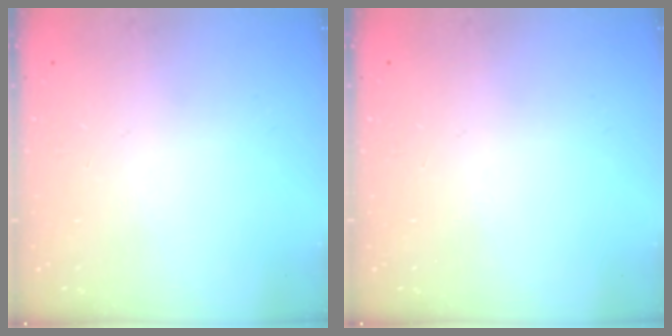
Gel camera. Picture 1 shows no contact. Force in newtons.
{"total": 0.0}